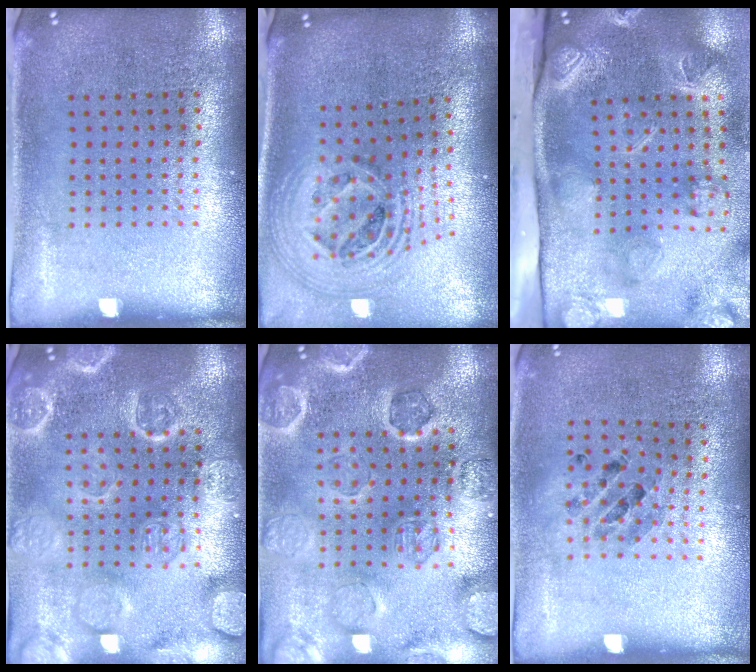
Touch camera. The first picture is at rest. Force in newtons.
{"total": 2.7, "press": 1.9, "slide": 1.9}
{"total": 4.5, "press": 3.3, "slide": 3.2}
{"total": 3.6, "press": 3.6, "slide": 0.4}
{"total": 2.7, "press": 2.7, "slide": 0.1}
{"total": 0.8, "press": 0.8, "slide": 0.1}